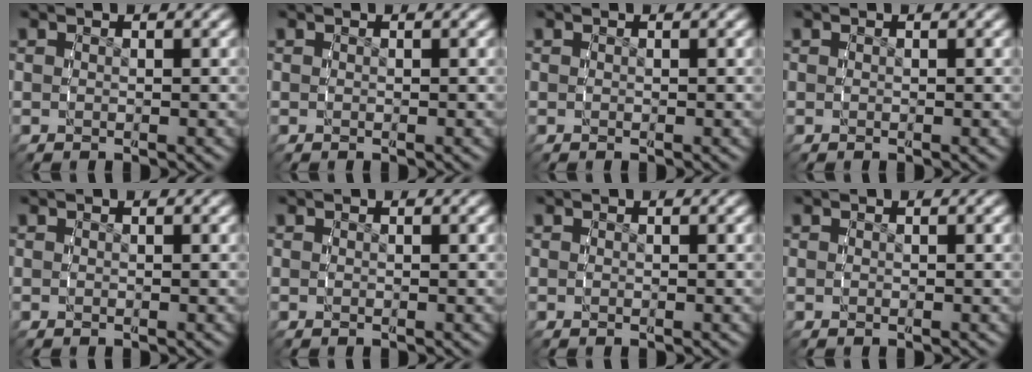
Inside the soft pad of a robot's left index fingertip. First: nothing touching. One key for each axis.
{"total": 0.0}
{"total": 0.0}
{"total": 0.0}
{"total": 0.0}
{"total": 0.0}
{"total": 0.0}
{"total": 0.0}